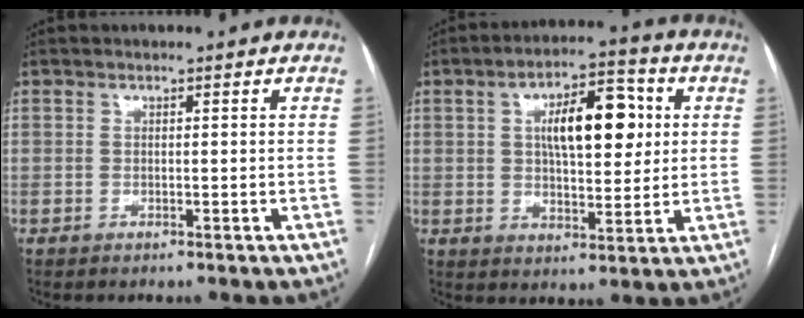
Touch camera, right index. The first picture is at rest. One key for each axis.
{"total": 11.6, "fx": 2.7, "fy": 4.5, "fz": 10.3, "tx": -0.165, "ty": 0.022, "tz": 0.044}